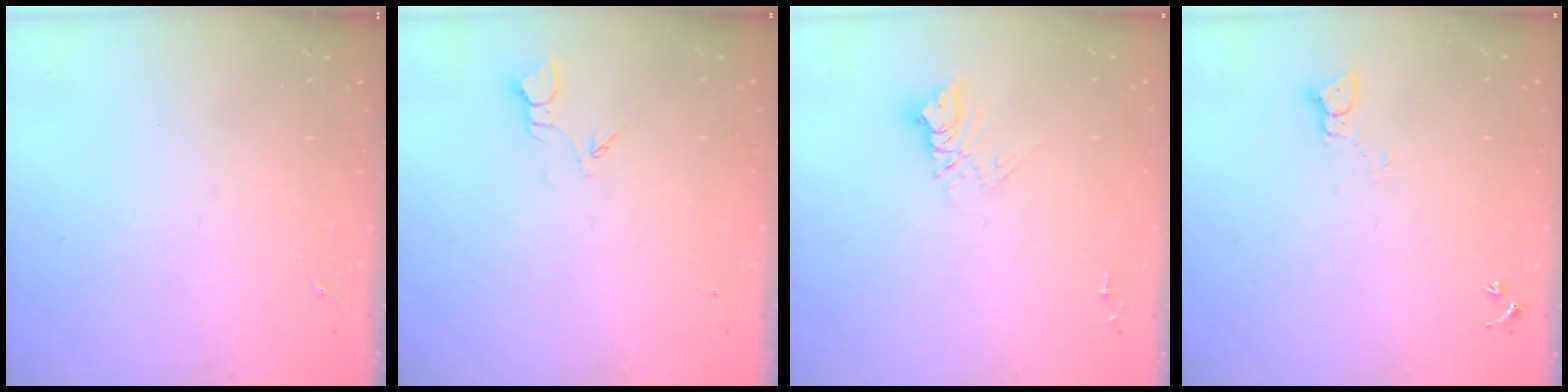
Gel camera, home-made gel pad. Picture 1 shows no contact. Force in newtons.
{"total": 2.7, "press": 2.7, "slide": 0.3}
{"total": 9.3, "press": 9.3, "slide": 0.8}
{"total": 2.2, "press": 2.2, "slide": 0.2}